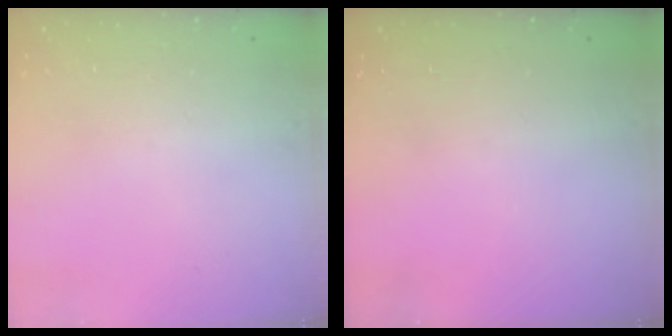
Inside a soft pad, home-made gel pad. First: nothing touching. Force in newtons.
{"total": 0.0}